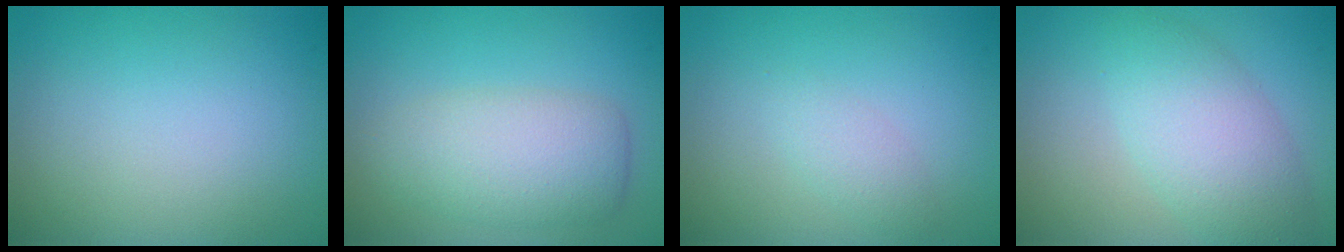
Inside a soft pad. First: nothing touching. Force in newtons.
{"total": 5.1, "press": 5.0, "slide": 0.5}
{"total": 1.4, "press": 1.4, "slide": 0.0}
{"total": 4.9, "press": 4.9, "slide": 0.1}